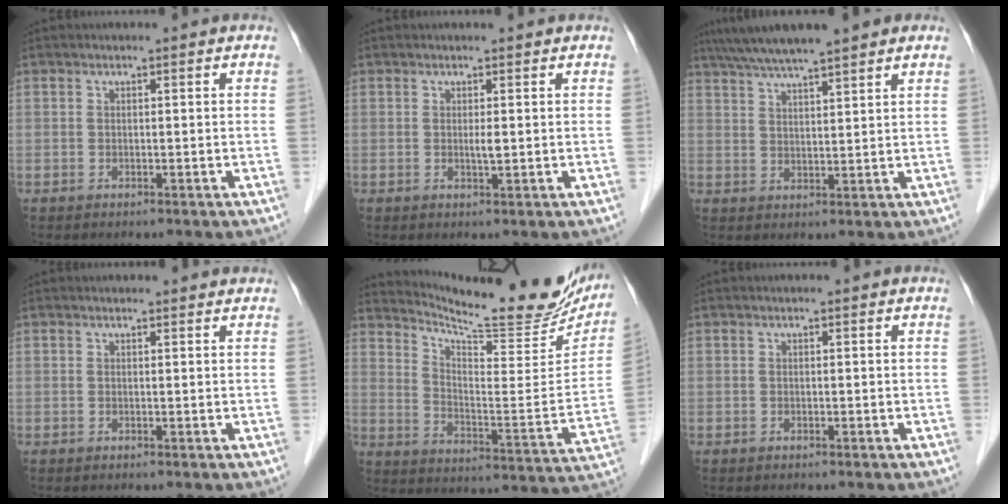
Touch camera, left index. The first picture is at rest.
{"total": 1.1, "force": [0.3, 0.1, 1.1], "torque": [-0.024, -0.002, 0.006]}
{"total": 10.3, "force": [8.6, 0.5, 5.8], "torque": [-0.101, 0.036, 0.131]}
{"total": 2.3, "force": [2.2, 0.4, 0.2], "torque": [-0.012, 0.008, 0.023]}
{"total": 21.5, "force": [19.6, 2.8, 8.4], "torque": [-0.133, -0.062, 0.267]}
{"total": 0.0}